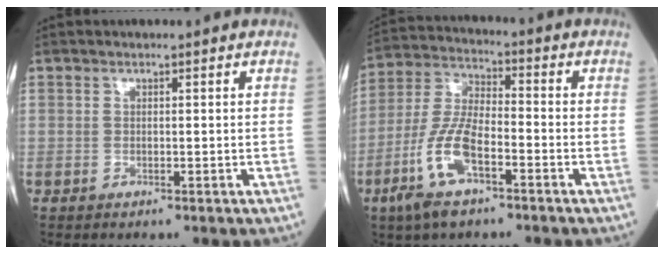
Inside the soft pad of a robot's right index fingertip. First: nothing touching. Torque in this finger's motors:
{"motor_torque": [1.48, -0.66, 0.55, 0.13]}